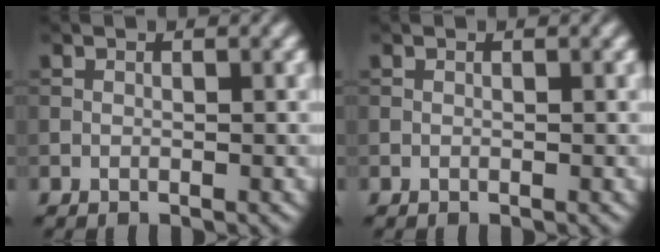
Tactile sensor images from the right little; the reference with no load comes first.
{"total": 0.0}